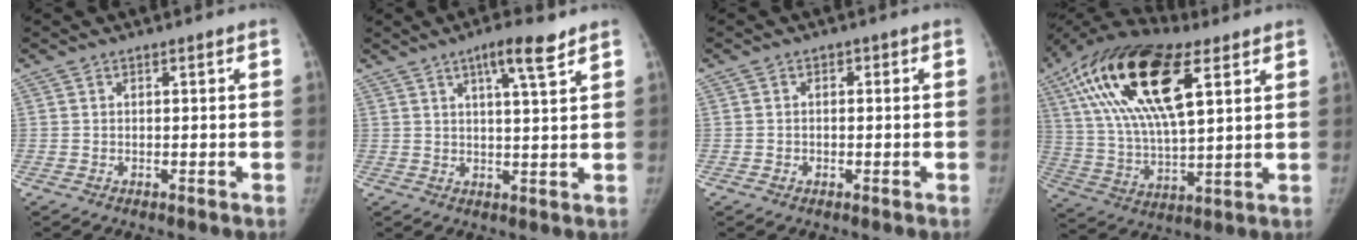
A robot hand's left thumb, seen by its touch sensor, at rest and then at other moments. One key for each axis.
{"total": 6.7, "fx": 4.2, "fy": 0.9, "fz": 5.2, "tx": -0.082, "ty": -0.020, "tz": 0.067}
{"total": 1.5, "fx": -0.4, "fy": 1.4, "fz": 0.3, "tx": 0.007, "ty": 0.006, "tz": -0.008}
{"total": 24.9, "fx": 10.5, "fy": 10.0, "fz": 20.2, "tx": -0.384, "ty": -0.003, "tz": 0.186}